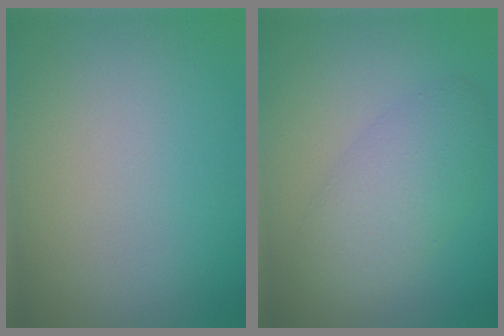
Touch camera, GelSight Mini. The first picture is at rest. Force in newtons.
{"total": 4.4, "press": 4.4, "slide": 0.1}